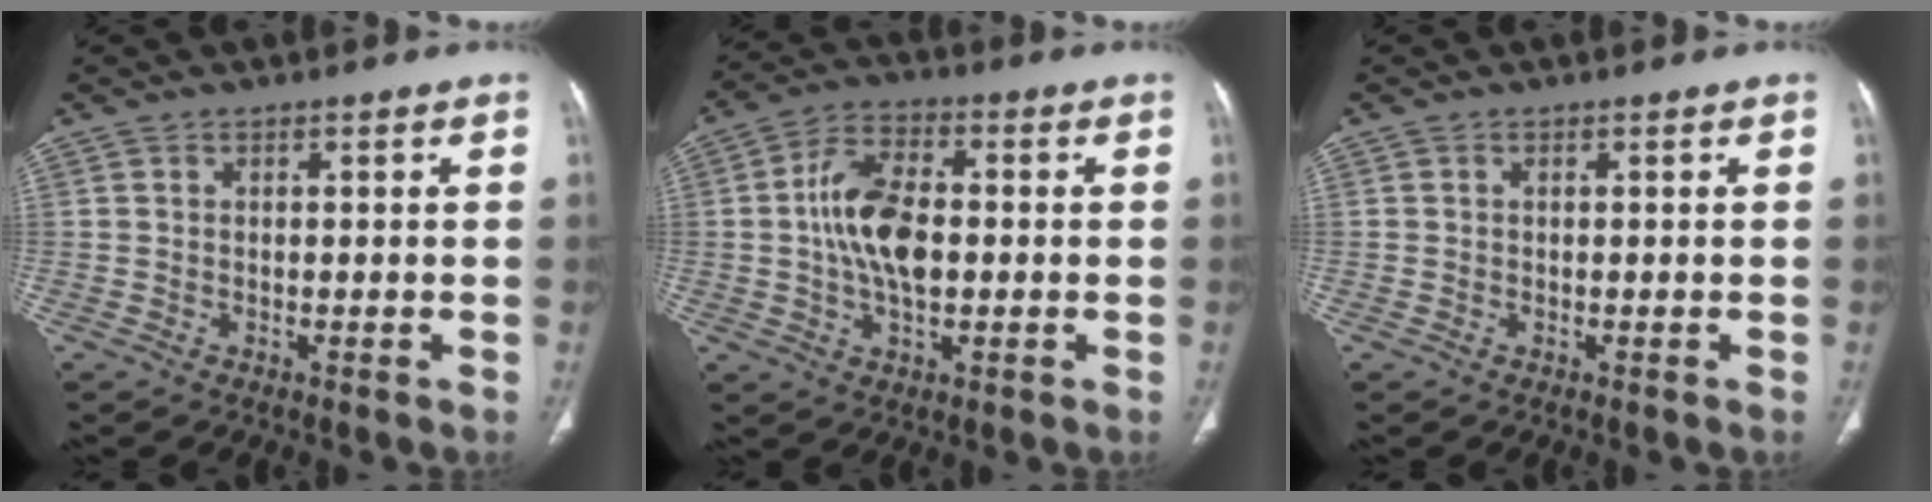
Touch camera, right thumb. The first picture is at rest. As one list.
[{"total": 11.7, "force": [0.1, 6.4, 9.8], "torque": [-0.178, 0.012, -0.002]}, {"total": 0.0}]